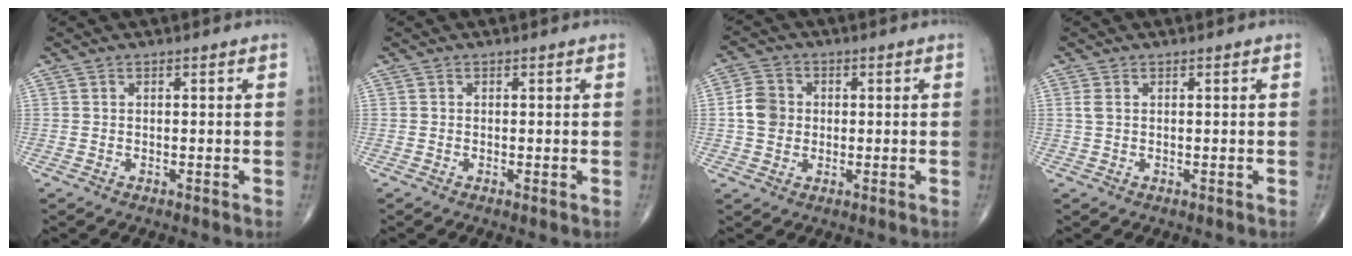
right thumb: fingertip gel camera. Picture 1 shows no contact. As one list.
[{"total": 0.5, "force": [-0.1, 0.1, 0.5], "torque": [-0.013, -0.004, -0.006]}, {"total": 5.6, "force": [0.2, 4.8, 2.8], "torque": [-0.040, 0.008, -0.002]}, {"total": 1.2, "force": [0.3, 0.7, 0.9], "torque": [-0.027, 0.007, 0.009]}]